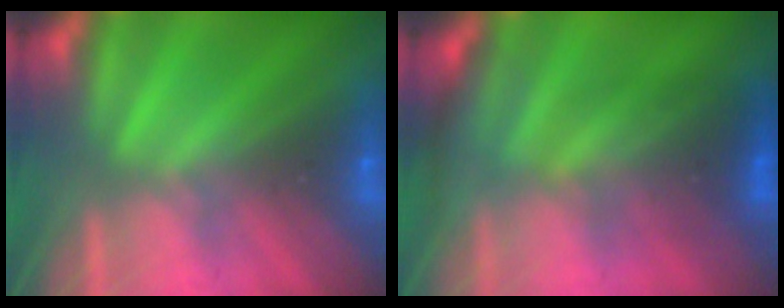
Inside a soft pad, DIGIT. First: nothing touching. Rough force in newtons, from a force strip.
{"total": 2.5}